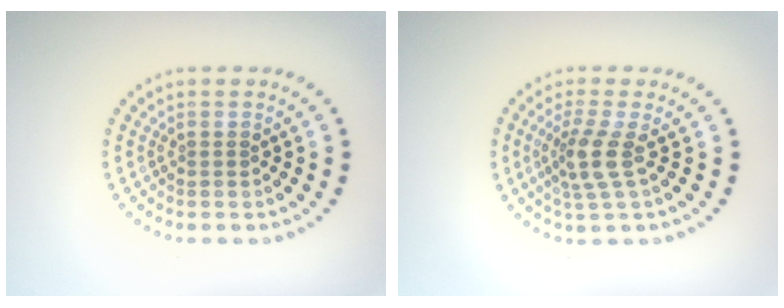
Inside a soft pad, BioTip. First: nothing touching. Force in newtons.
{"total": 2.8, "press": 2.1, "slide": 1.8}